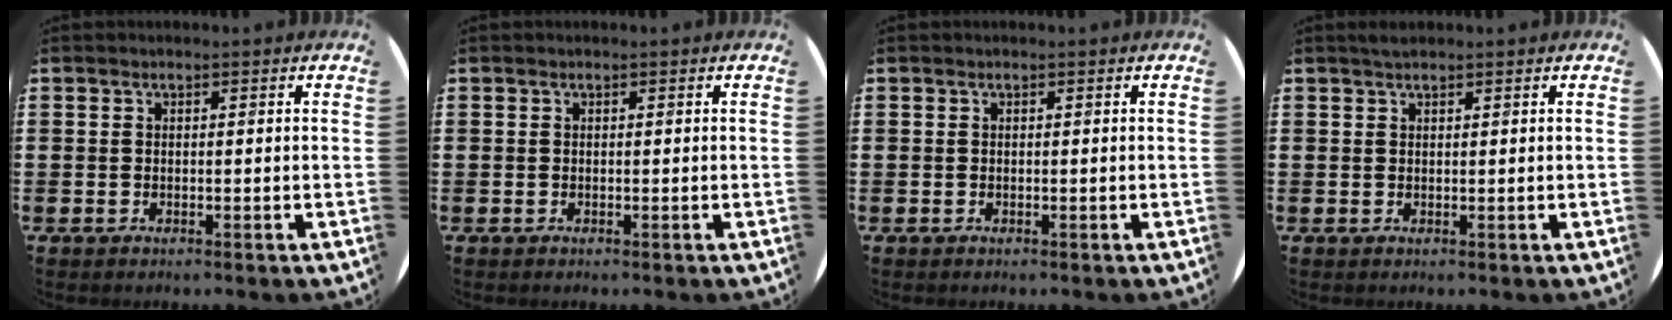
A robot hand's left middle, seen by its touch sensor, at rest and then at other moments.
{"total": 0.0}
{"total": 0.0}
{"total": 1.0, "force": [0.9, 0.2, 0.5], "torque": [-0.010, 0.002, 0.016]}